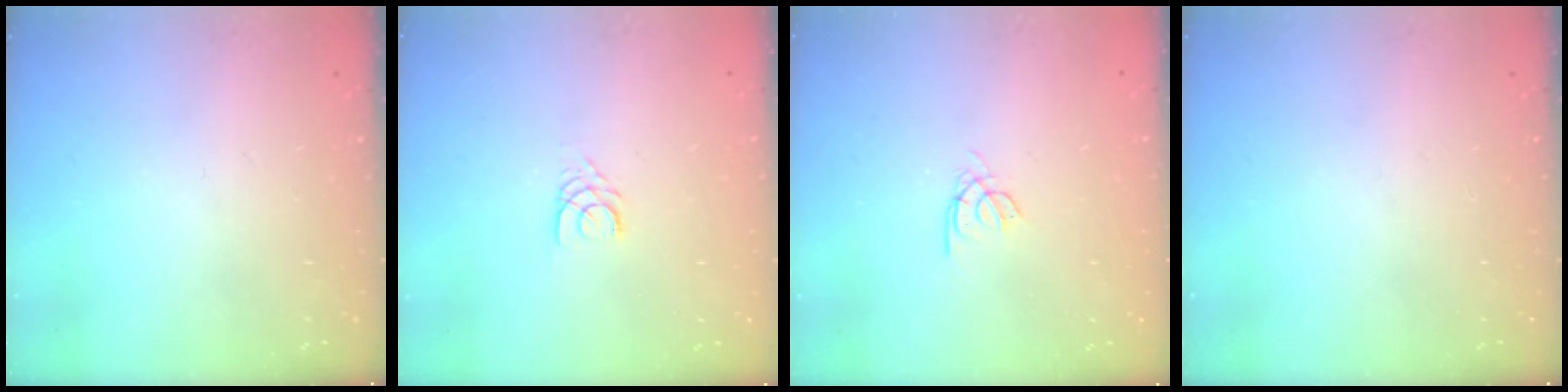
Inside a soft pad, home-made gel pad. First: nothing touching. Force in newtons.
{"total": 3.1, "press": 3.1, "slide": 0.3}
{"total": 2.2, "press": 2.2, "slide": 0.2}
{"total": 0.0}